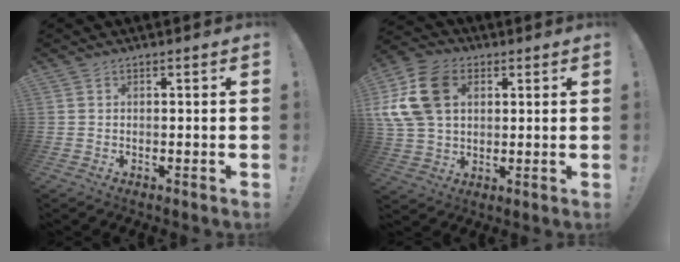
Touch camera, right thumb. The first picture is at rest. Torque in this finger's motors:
{"motor_torque": [2.47, 2.53, 0.25, 0.24, 0.32]}